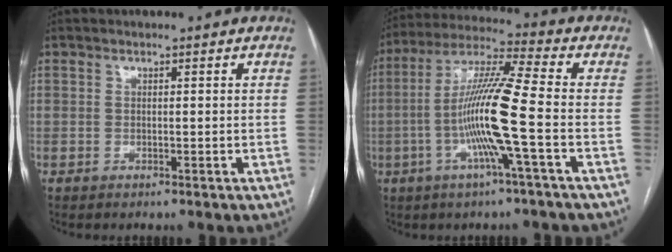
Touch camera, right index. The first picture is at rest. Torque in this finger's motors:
{"motor_torque": [2.14, 0.00, 1.05, 0.21]}